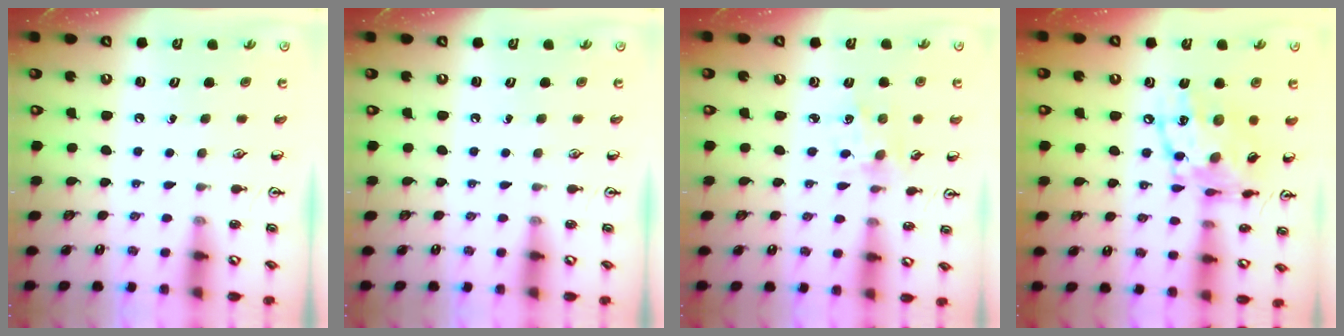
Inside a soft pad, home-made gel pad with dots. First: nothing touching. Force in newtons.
{"total": 0.0}
{"total": 1.7, "press": 1.7, "slide": 0.3}
{"total": 14.9, "press": 14.8, "slide": 1.4}